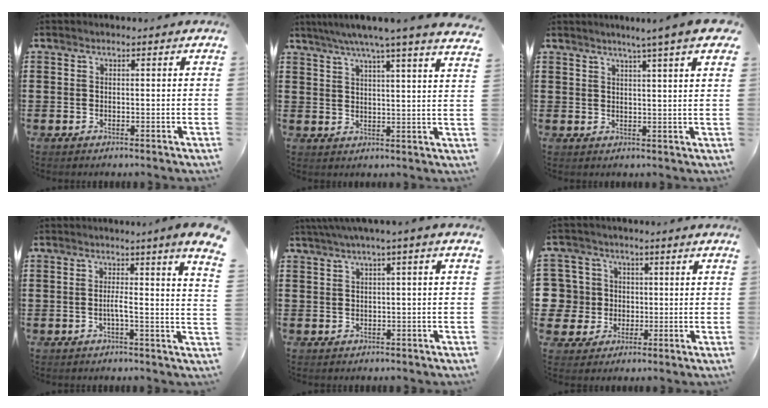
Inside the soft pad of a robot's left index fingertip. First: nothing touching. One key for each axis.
{"total": 5.9, "fx": 5.1, "fy": -0.7, "fz": 3.0, "tx": -0.075, "ty": -0.023, "tz": 0.086}
{"total": 5.4, "fx": 3.8, "fy": -0.5, "fz": 3.7, "tx": -0.073, "ty": -0.012, "tz": 0.062}
{"total": 3.9, "fx": 1.0, "fy": -0.8, "fz": 3.7, "tx": -0.073, "ty": -0.011, "tz": 0.014}
{"total": 1.8, "fx": -0.1, "fy": 0.3, "fz": 1.8, "tx": -0.038, "ty": -0.004, "tz": -0.006}
{"total": 6.7, "fx": 0.1, "fy": 6.6, "fz": 1.1, "tx": -0.070, "ty": 0.008, "tz": 0.000}